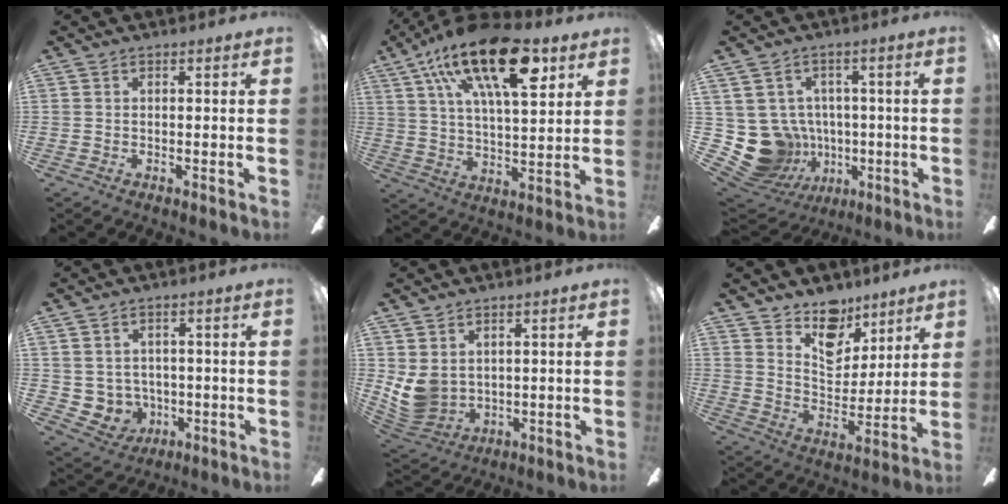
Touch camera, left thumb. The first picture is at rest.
{"total": 23.2, "force": [12.0, 8.9, 17.8], "torque": [-0.285, -0.049, 0.189]}
{"total": 13.5, "force": [-3.1, 12.0, 5.2], "torque": [-0.143, 0.008, -0.040]}
{"total": 4.5, "force": [0.6, 4.4, 0.6], "torque": [-0.043, -0.010, 0.014]}
{"total": 6.7, "force": [1.0, 5.6, 3.7], "torque": [-0.107, -0.015, 0.020]}
{"total": 11.5, "force": [8.7, 6.6, 3.5], "torque": [-0.050, -0.065, 0.166]}